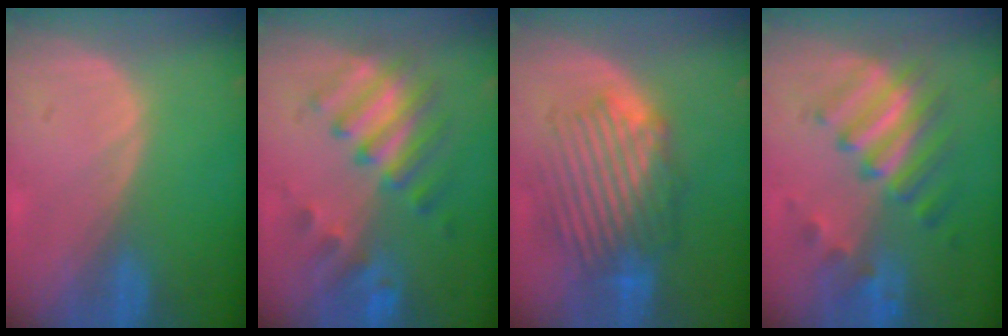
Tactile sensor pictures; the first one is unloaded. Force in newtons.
{"total": 7.9, "press": 7.7, "slide": 1.7}
{"total": 8.9, "press": 8.6, "slide": 2.2}
{"total": 7.7, "press": 7.7, "slide": 1.0}